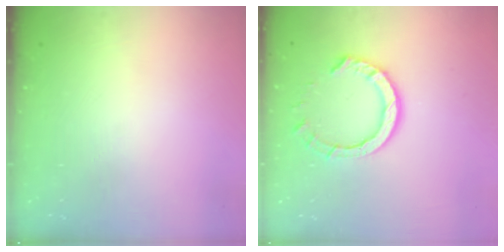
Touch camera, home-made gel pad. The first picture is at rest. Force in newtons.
{"total": 8.6, "press": 8.5, "slide": 0.6}